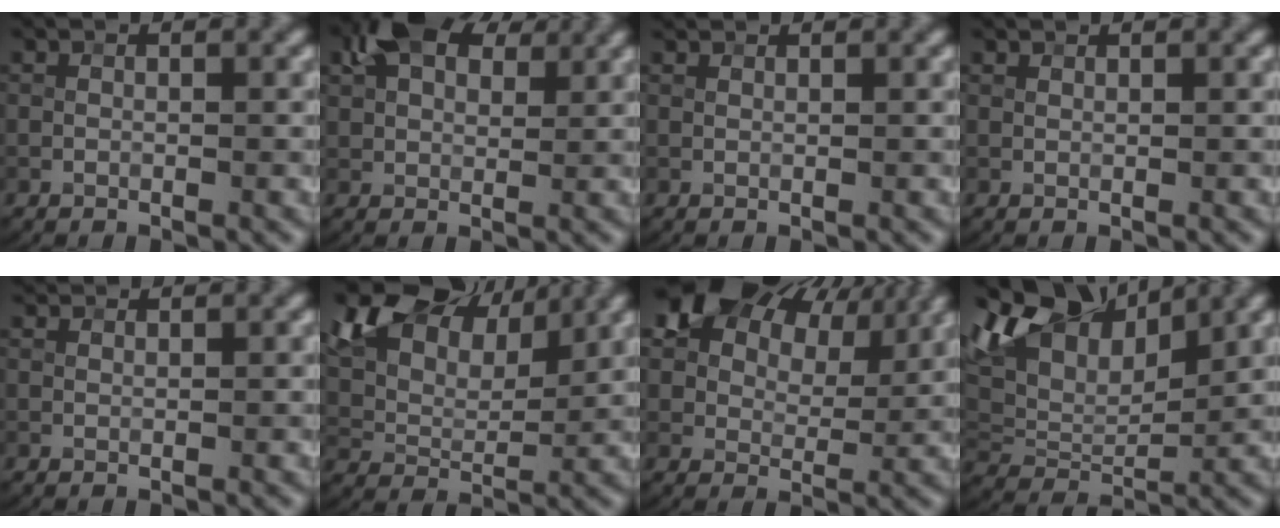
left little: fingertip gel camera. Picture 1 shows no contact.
{"total": 7.0, "force": [3.6, 4.2, 4.4], "torque": [-0.093, 0.013, 0.060]}
{"total": 1.2, "force": [1.2, 0.2, 0.3], "torque": [-0.015, 0.001, 0.016]}
{"total": 0.7, "force": [0.7, 0.1, 0.1], "torque": [-0.004, -0.001, 0.013]}
{"total": 2.0, "force": [1.8, 0.5, 0.6], "torque": [-0.018, -0.001, 0.026]}
{"total": 10.7, "force": [7.2, 5.1, 6.1], "torque": [-0.124, 0.020, 0.116]}
{"total": 14.8, "force": [8.5, 8.6, 8.6], "torque": [-0.156, 0.045, 0.127]}
{"total": 9.1, "force": [4.6, 4.9, 6.2], "torque": [-0.123, 0.017, 0.081]}